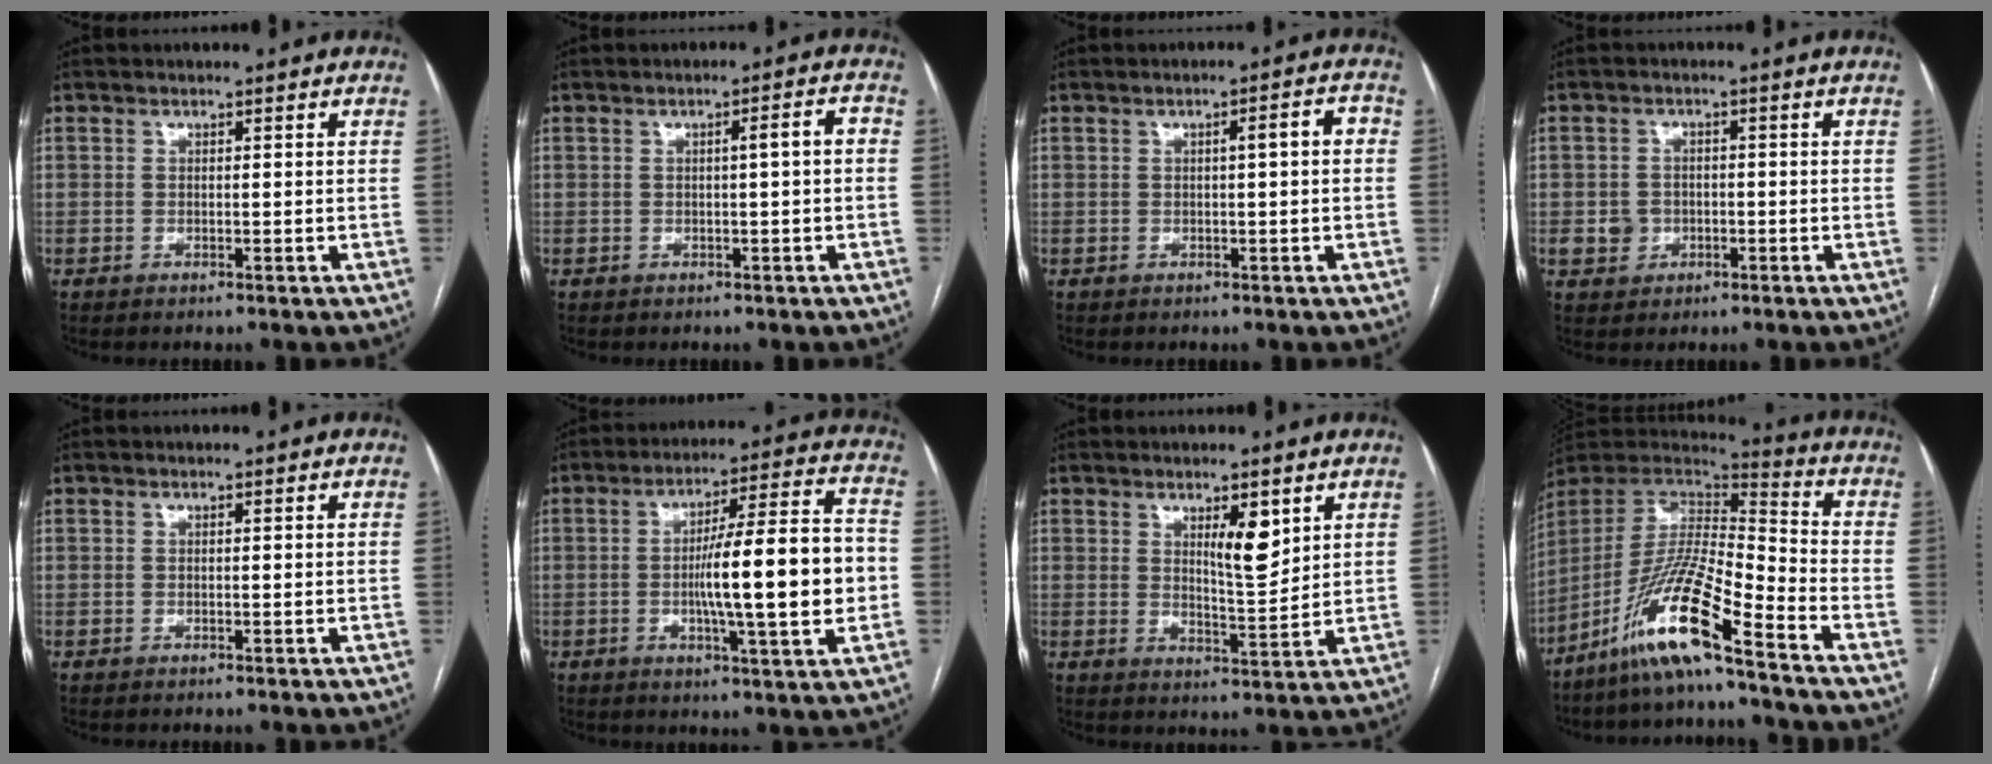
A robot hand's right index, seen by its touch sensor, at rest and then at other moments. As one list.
[{"total": 2.8, "force": [0.0, 0.1, 2.8], "torque": [-0.039, 0.006, 0.001]}, {"total": 3.1, "force": [0.2, 0.4, 3.1], "torque": [-0.044, 0.010, 0.002]}, {"total": 3.4, "force": [-0.7, 3.1, 1.1], "torque": [-0.010, 0.007, -0.004]}, {"total": 0.0}, {"total": 16.2, "force": [-1.7, 1.1, 16.1], "torque": [-0.248, 0.010, -0.028]}, {"total": 5.6, "force": [2.7, 1.2, 4.7], "torque": [-0.082, -0.010, 0.049]}, {"total": 15.5, "force": [-10.4, 0.5, 11.5], "torque": [-0.229, -0.011, -0.196]}]